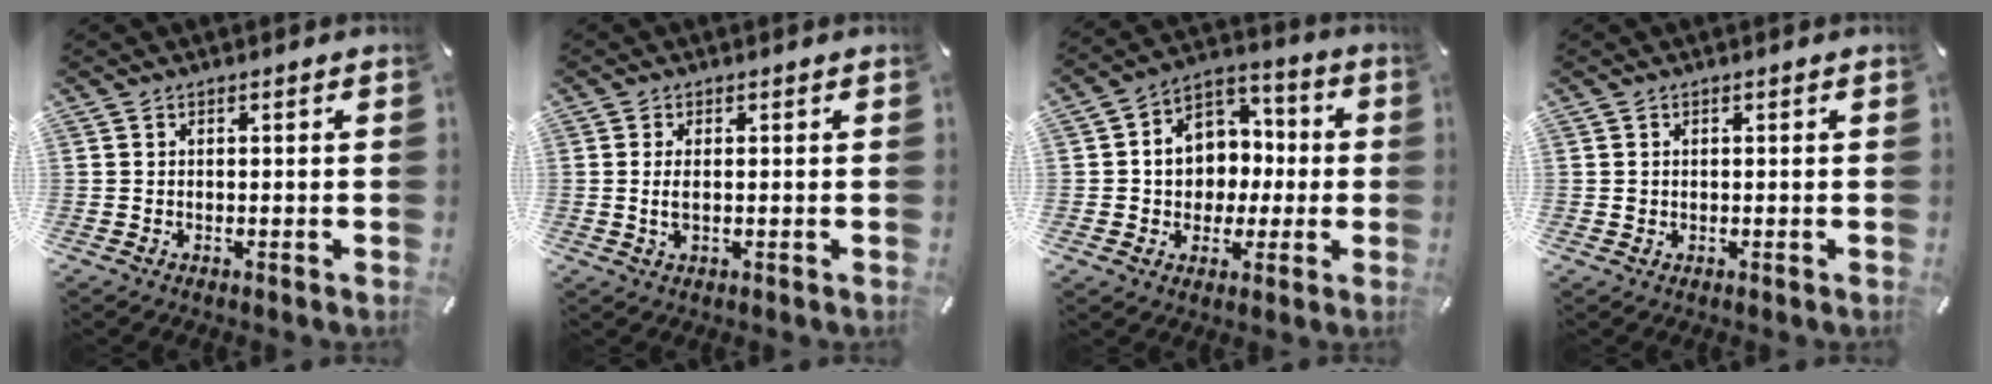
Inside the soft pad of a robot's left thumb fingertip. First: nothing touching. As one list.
[{"total": 1.7, "force": [0.2, 0.6, 1.5], "torque": [-0.024, -0.004, 0.001]}, {"total": 10.7, "force": [-1.2, 10.0, 3.8], "torque": [-0.064, 0.013, -0.015]}, {"total": 0.8, "force": [0.1, 0.7, 0.3], "torque": [-0.006, 0.003, 0.000]}]